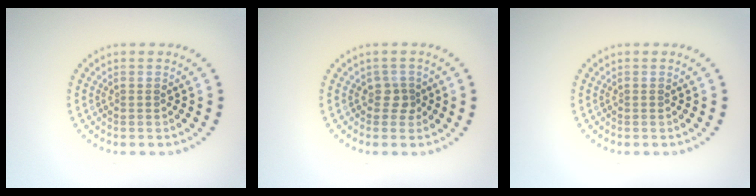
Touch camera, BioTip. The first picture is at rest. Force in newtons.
{"total": 1.4, "press": 1.1, "slide": 0.8}
{"total": 0.0}